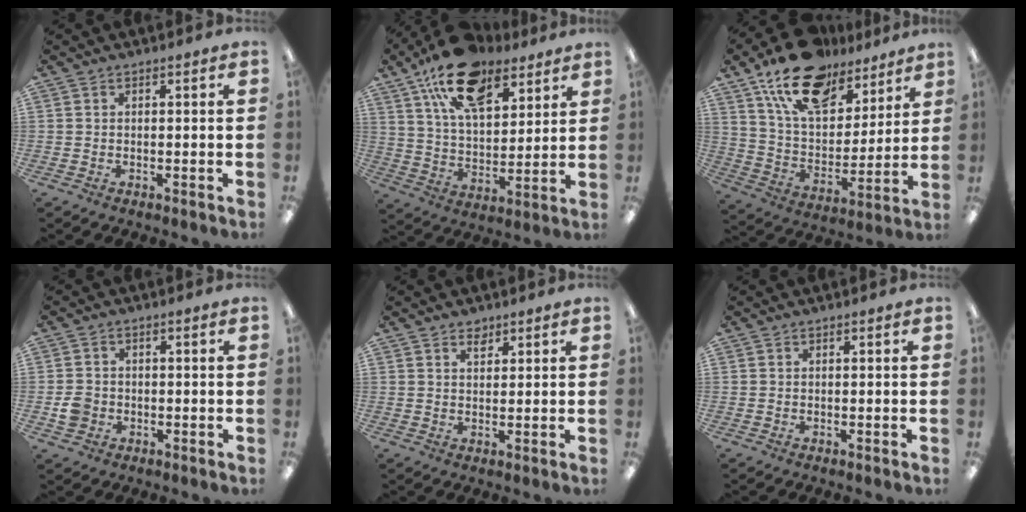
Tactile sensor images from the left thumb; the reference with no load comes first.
{"total": 18.8, "force": [12.3, 9.4, 10.7], "torque": [-0.187, -0.050, 0.220]}
{"total": 19.4, "force": [13.6, 10.0, 9.5], "torque": [-0.175, -0.071, 0.244]}
{"total": 3.7, "force": [-0.9, 3.3, 1.4], "torque": [-0.014, 0.004, -0.016]}
{"total": 2.4, "force": [2.0, 1.2, 0.8], "torque": [-0.002, -0.010, 0.034]}
{"total": 0.0}